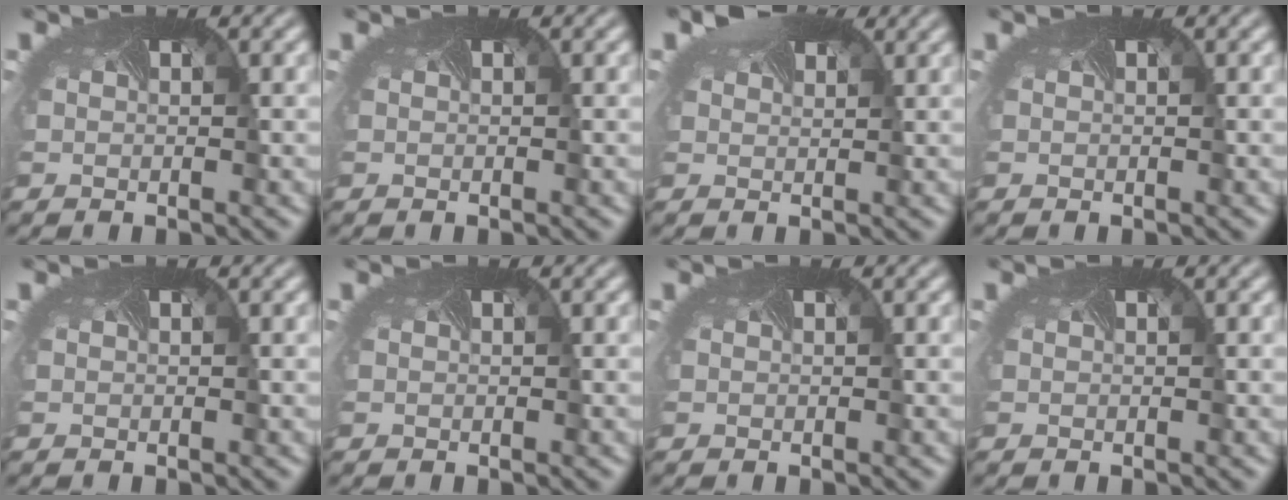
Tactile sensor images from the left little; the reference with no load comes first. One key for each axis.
{"total": 0.0}
{"total": 3.2, "fx": 2.5, "fy": 1.4, "fz": 1.4, "tx": -0.027, "ty": 0.008, "tz": 0.038}
{"total": 0.0}
{"total": 0.0}
{"total": 0.0}
{"total": 0.0}
{"total": 0.0}